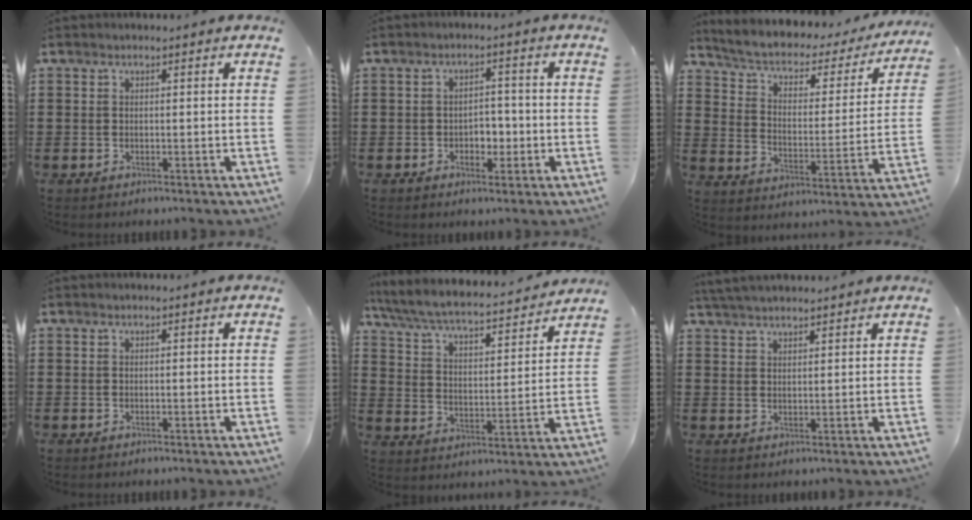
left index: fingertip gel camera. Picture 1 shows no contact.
{"total": 3.1, "force": [-1.0, 2.3, 1.8], "torque": [-0.032, 0.002, -0.025]}
{"total": 3.8, "force": [2.7, 1.7, 2.1], "torque": [-0.056, -0.022, 0.036]}
{"total": 0.0}
{"total": 5.7, "force": [5.2, 0.4, 2.3], "torque": [-0.068, -0.038, 0.082]}
{"total": 3.7, "force": [3.5, 0.3, 1.0], "torque": [-0.028, -0.002, 0.067]}